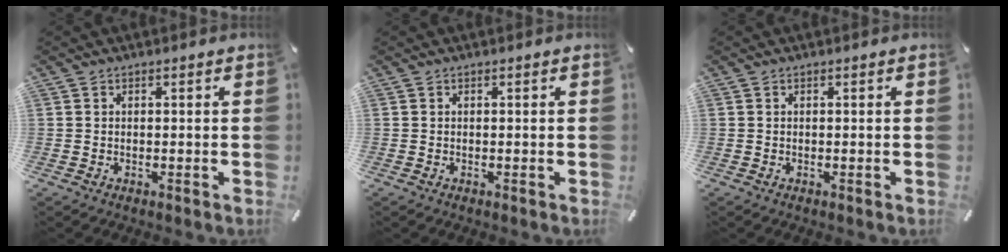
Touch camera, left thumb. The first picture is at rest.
{"total": 0.0}
{"total": 0.0}